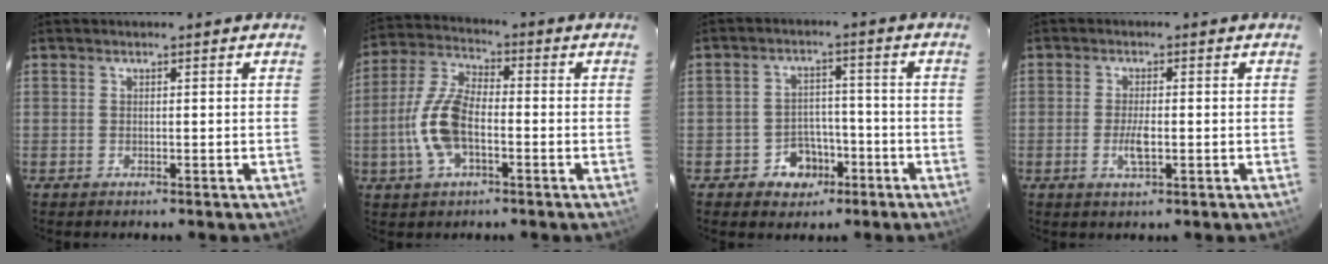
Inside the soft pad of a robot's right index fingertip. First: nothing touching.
{"total": 10.8, "force": [-2.8, 5.0, 9.1], "torque": [-0.200, 0.010, -0.056]}
{"total": 6.3, "force": [-3.5, 4.9, 2.0], "torque": [-0.051, 0.016, -0.038]}
{"total": 3.4, "force": [-0.8, 1.0, 3.2], "torque": [-0.062, -0.003, -0.014]}